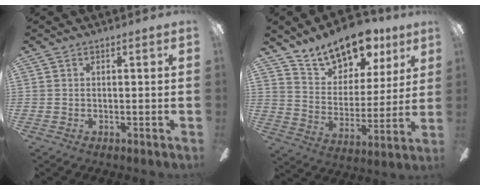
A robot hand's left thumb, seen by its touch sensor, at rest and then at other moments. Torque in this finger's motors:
{"motor_torque": [0.68, 0.71, 1.39, -1.38, 0.12]}